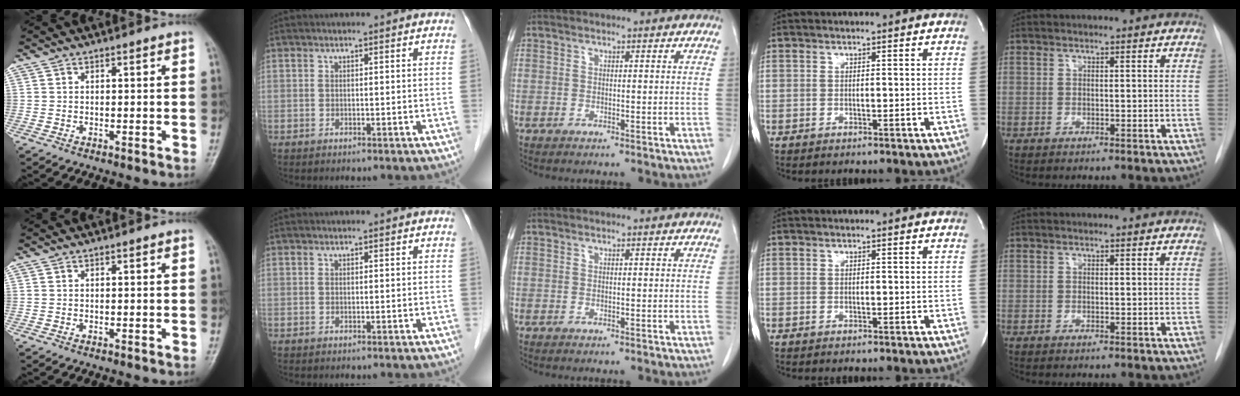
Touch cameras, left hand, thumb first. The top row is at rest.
{}